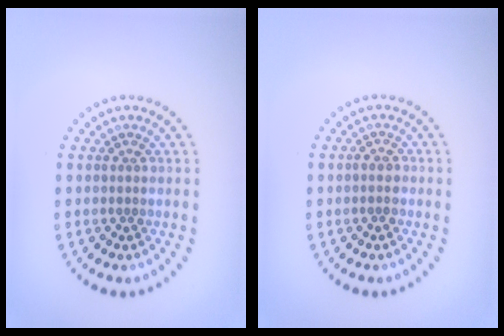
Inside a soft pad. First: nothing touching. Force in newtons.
{"total": 1.1, "press": 1.0, "slide": 0.4}